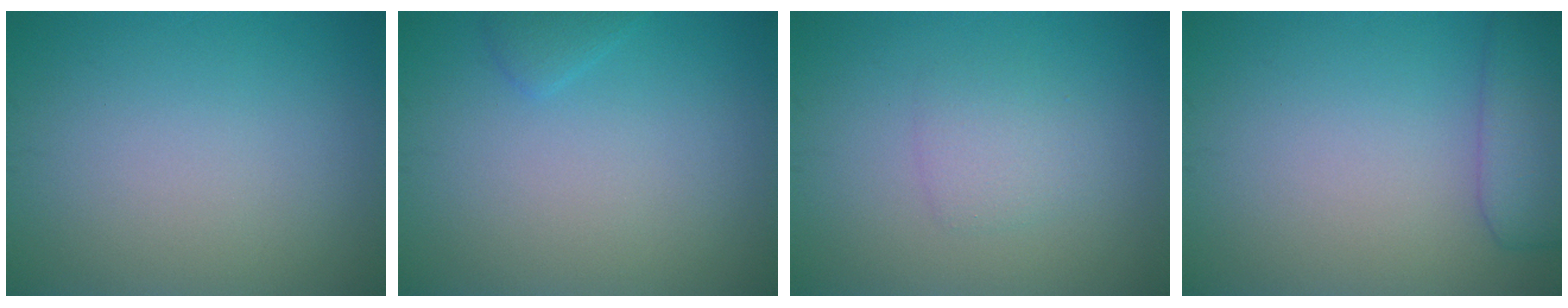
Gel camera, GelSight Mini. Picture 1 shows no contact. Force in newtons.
{"total": 1.0, "press": 1.0, "slide": 0.1}
{"total": 1.8, "press": 1.8, "slide": 0.2}
{"total": 4.2, "press": 4.2, "slide": 0.3}